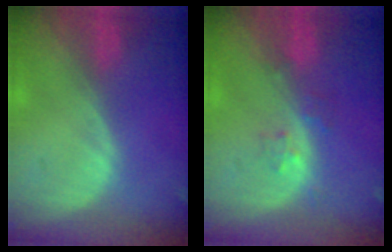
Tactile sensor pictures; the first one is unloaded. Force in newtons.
{"total": 2.3, "press": 2.2, "slide": 0.3}